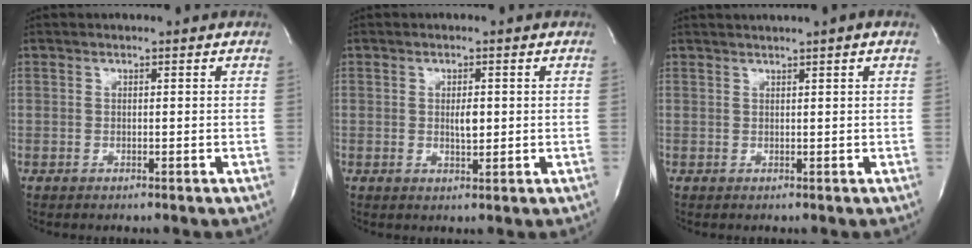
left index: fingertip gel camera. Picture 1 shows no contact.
{"total": 2.2, "force": [0.2, 0.7, 2.1], "torque": [-0.037, -0.002, 0.006]}
{"total": 3.7, "force": [2.8, -0.7, 2.2], "torque": [-0.034, 0.024, 0.045]}